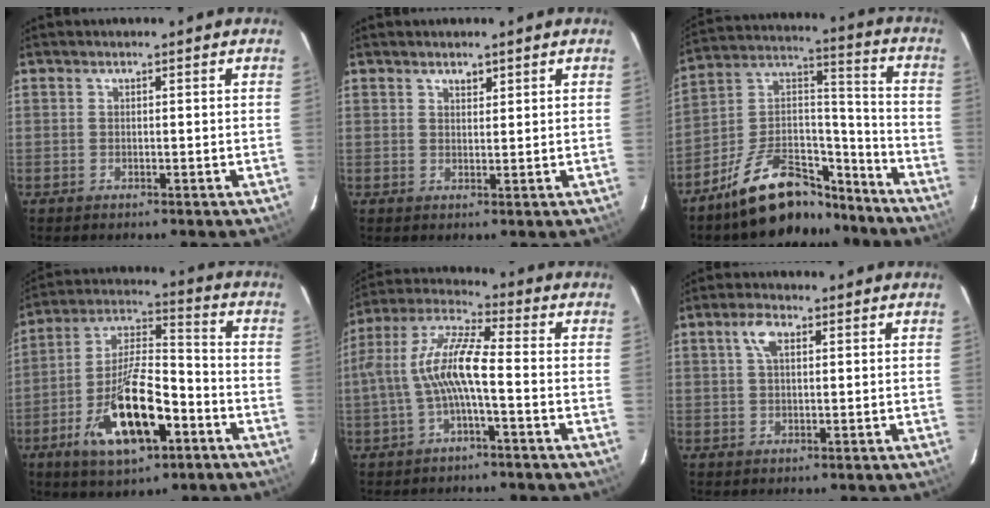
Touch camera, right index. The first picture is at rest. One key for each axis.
{"total": 1.4, "fx": 1.1, "fy": 0.8, "fz": 0.6, "tx": -0.005, "ty": 0.002, "tz": 0.019}
{"total": 18.3, "fx": -14.1, "fy": 7.9, "fz": 8.6, "tx": -0.165, "ty": 0.055, "tz": -0.217}
{"total": 17.7, "fx": -7.8, "fy": 6.8, "fz": 14.4, "tx": -0.281, "ty": 0.002, "tz": -0.131}
{"total": 10.5, "fx": -1.9, "fy": 2.2, "fz": 10.1, "tx": -0.211, "ty": 0.014, "tz": -0.034}
{"total": 3.6, "fx": 1.3, "fy": 1.7, "fz": 2.9, "tx": -0.056, "ty": 0.010, "tz": 0.024}